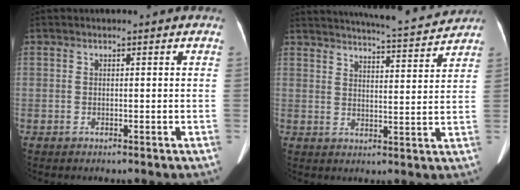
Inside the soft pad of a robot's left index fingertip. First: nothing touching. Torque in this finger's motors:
{"motor_torque": [-0.93, -1.21, -0.53, -0.01]}